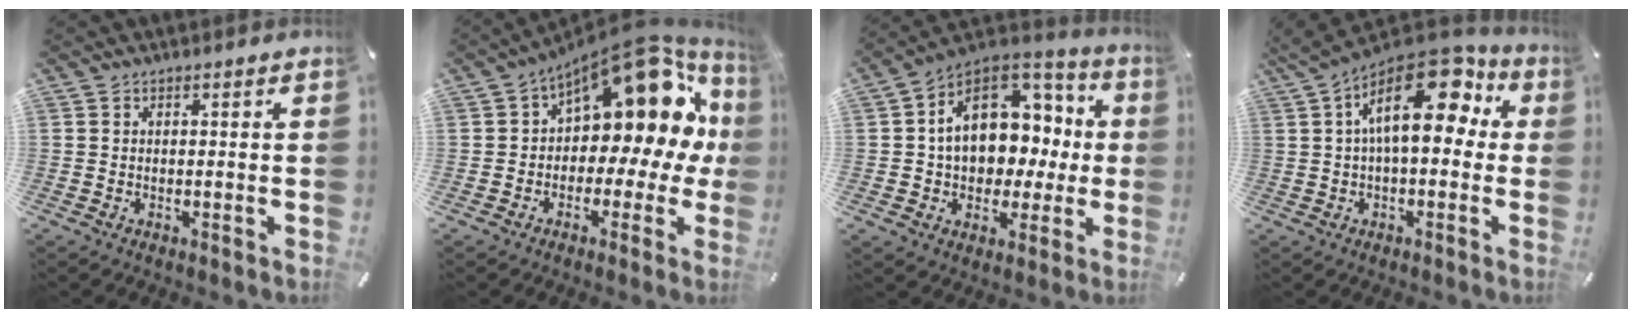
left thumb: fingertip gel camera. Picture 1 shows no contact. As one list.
[{"total": 15.2, "force": [8.3, 7.9, 9.9], "torque": [-0.134, -0.075, 0.137]}, {"total": 16.0, "force": [2.2, 12.3, 9.9], "torque": [-0.154, -0.008, 0.042]}, {"total": 18.4, "force": [6.0, 9.8, 14.4], "torque": [-0.244, -0.034, 0.096]}]